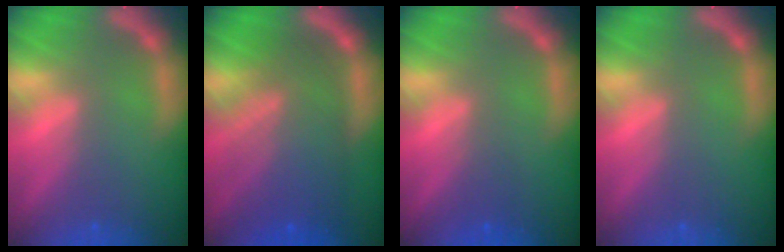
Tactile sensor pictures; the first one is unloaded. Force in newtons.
{"total": 9.5}
{"total": 1.4}
{"total": 0.0}